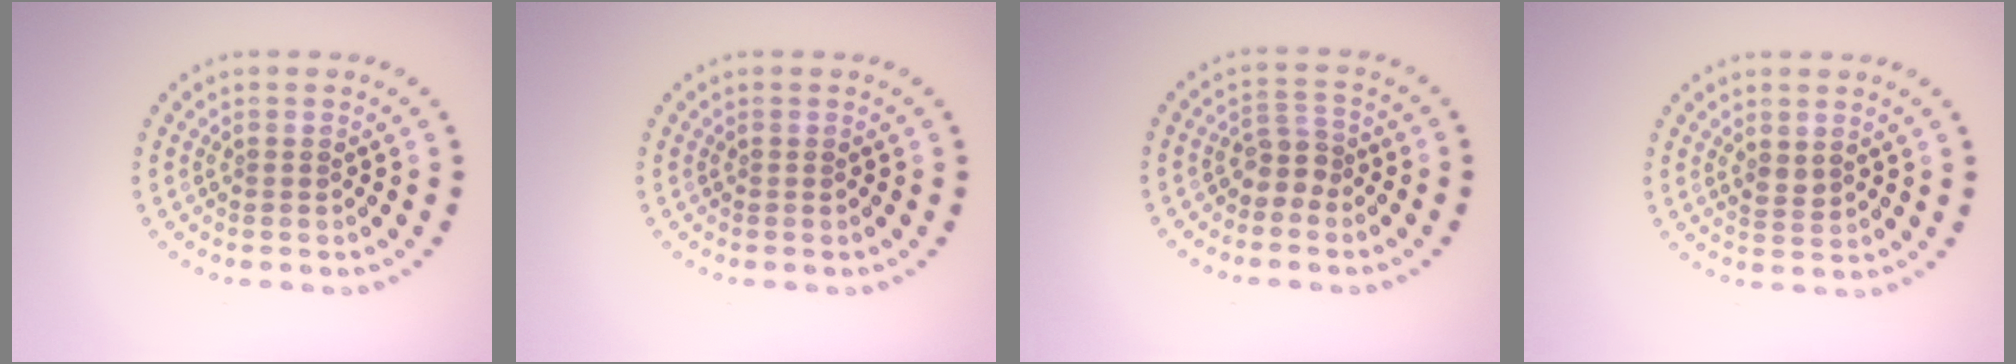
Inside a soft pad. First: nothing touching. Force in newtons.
{"total": 0.0}
{"total": 2.1, "press": 1.6, "slide": 1.4}
{"total": 1.2, "press": 1.1, "slide": 0.3}